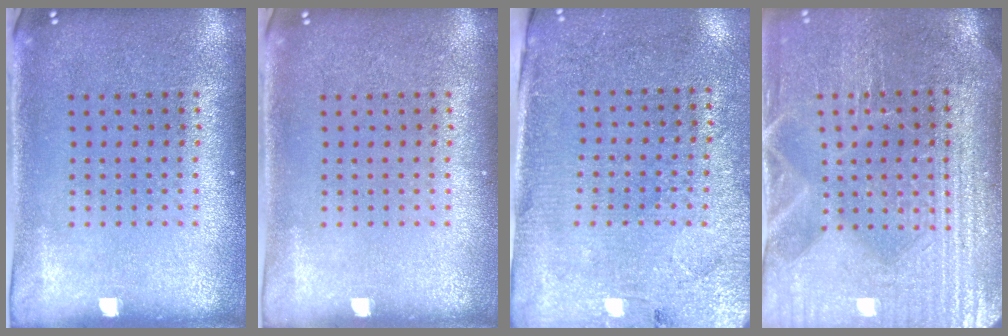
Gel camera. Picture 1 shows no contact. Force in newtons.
{"total": 0.0}
{"total": 2.8, "press": 2.6, "slide": 1.2}
{"total": 4.2, "press": 3.8, "slide": 1.7}